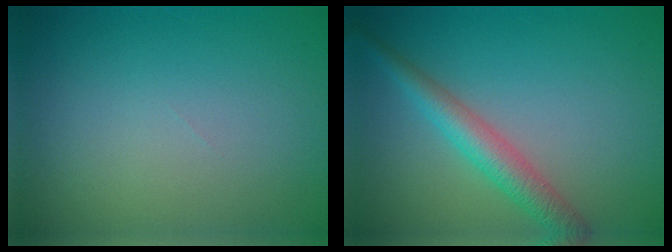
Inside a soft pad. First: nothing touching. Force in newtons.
{"total": 3.5, "press": 3.5, "slide": 0.0}